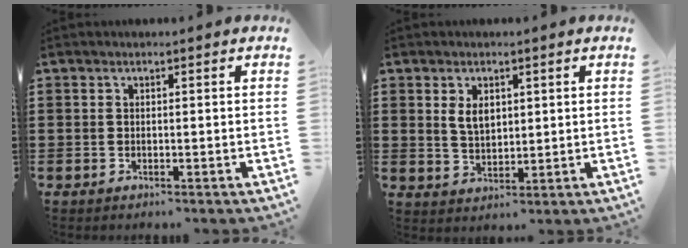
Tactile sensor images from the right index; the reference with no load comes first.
{"total": 3.5, "force": [1.3, 2.1, 2.5], "torque": [-0.047, 0.004, 0.022]}